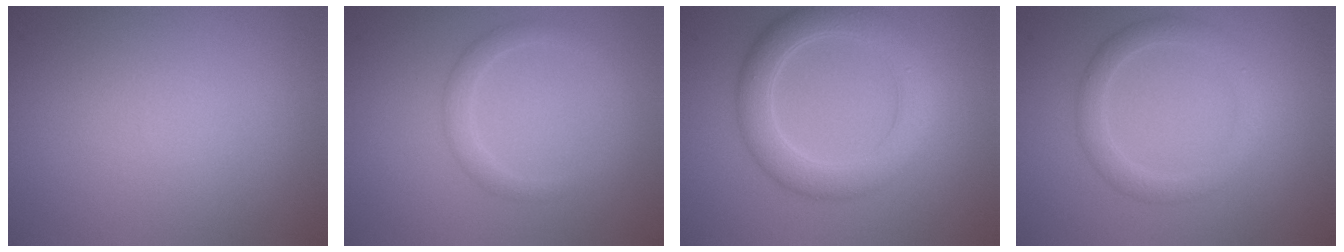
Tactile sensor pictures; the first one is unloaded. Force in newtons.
{"total": 1.8, "press": 1.7, "slide": 0.1}
{"total": 5.2, "press": 5.2, "slide": 0.2}
{"total": 2.7, "press": 2.6, "slide": 0.1}